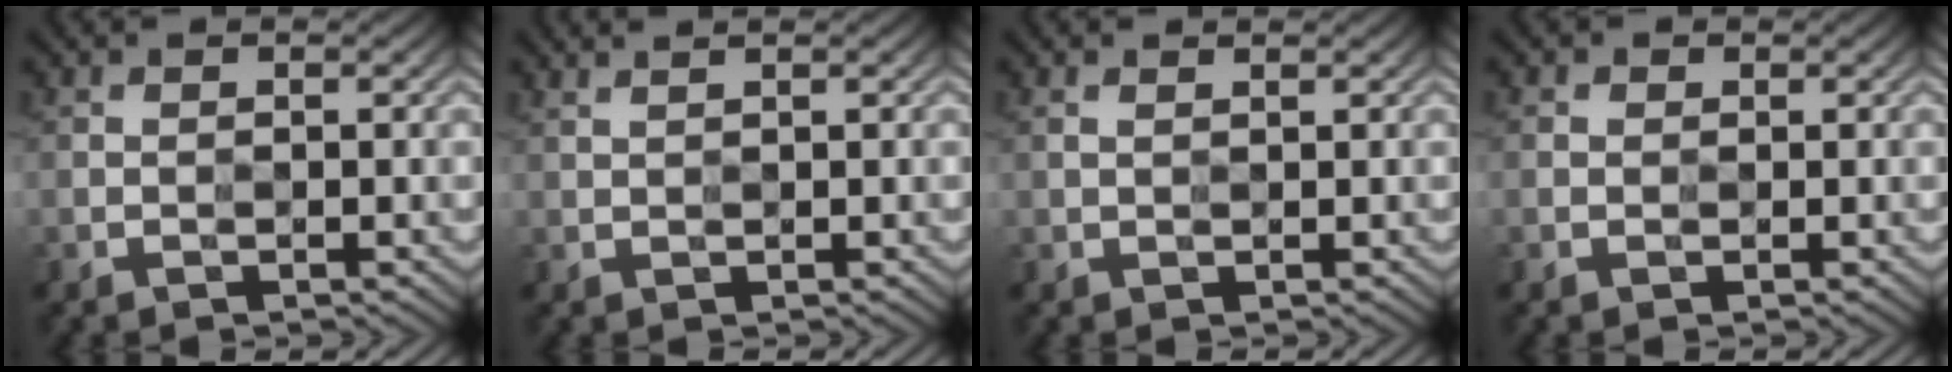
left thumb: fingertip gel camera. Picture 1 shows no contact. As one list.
[{"total": 1.5, "force": [1.2, 0.3, 0.9], "torque": [-0.015, 0.003, 0.014]}, {"total": 0.8, "force": [0.6, 0.2, 0.5], "torque": [-0.015, 0.001, 0.010]}, {"total": 0.6, "force": [0.2, 0.6, 0.2], "torque": [-0.001, -0.002, 0.001]}]